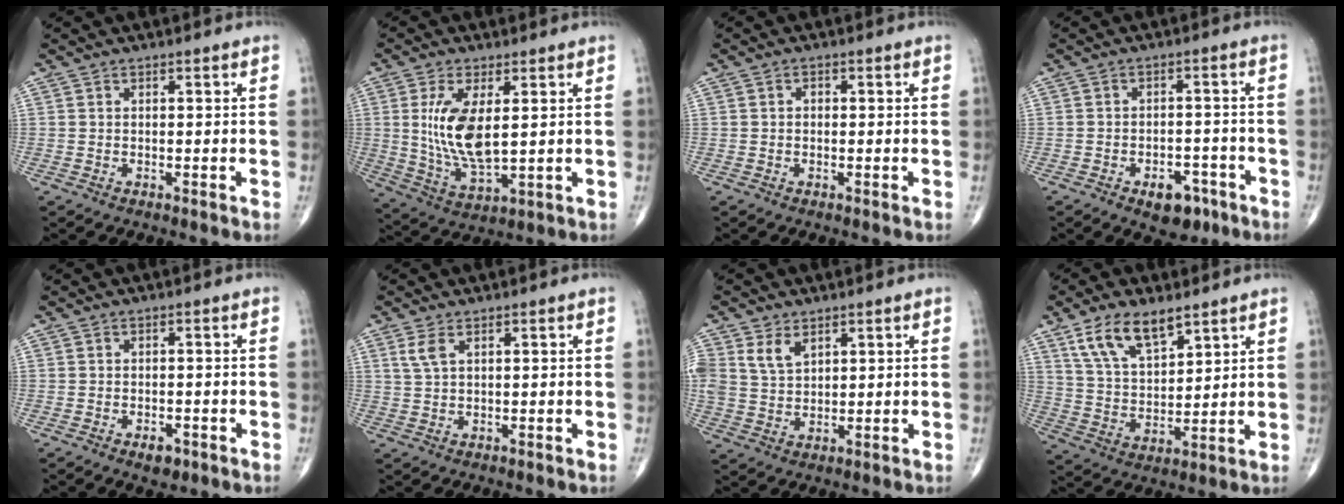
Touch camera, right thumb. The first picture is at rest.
{"total": 11.7, "force": [2.0, 4.9, 10.4], "torque": [-0.209, -0.024, 0.050]}
{"total": 0.9, "force": [0.0, 0.7, 0.6], "torque": [-0.008, 0.004, -0.001]}
{"total": 6.8, "force": [-3.8, 4.1, 3.9], "torque": [-0.032, 0.026, -0.050]}
{"total": 2.7, "force": [-1.4, 1.6, 1.7], "torque": [-0.022, 0.001, -0.017]}
{"total": 2.8, "force": [1.3, 1.2, 2.1], "torque": [-0.050, 0.005, 0.035]}
{"total": 5.4, "force": [2.9, 3.3, 3.0], "torque": [-0.048, -0.013, 0.064]}
{"total": 11.6, "force": [7.2, 5.3, 7.3], "torque": [-0.120, -0.032, 0.146]}